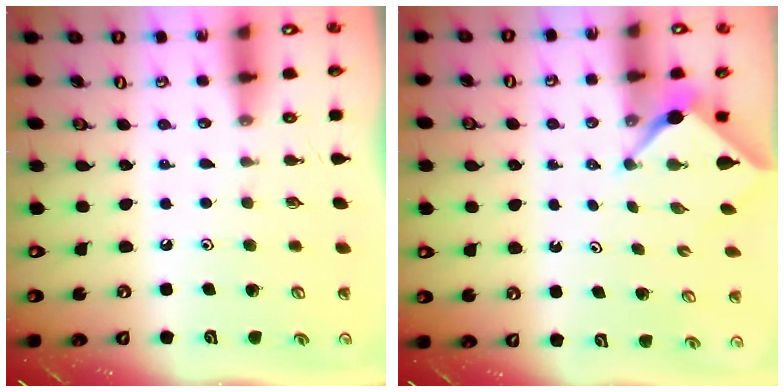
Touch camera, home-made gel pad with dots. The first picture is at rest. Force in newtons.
{"total": 2.4, "press": 2.4, "slide": 0.2}